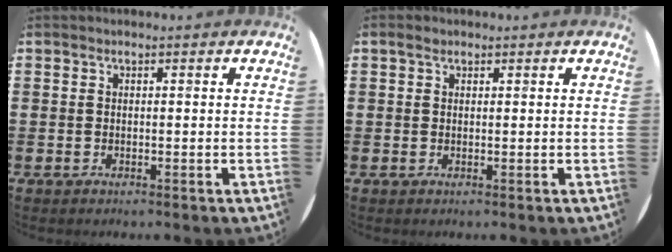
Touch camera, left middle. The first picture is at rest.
{"total": 0.8, "force": [0.5, 0.5, 0.2], "torque": [0.003, 0.001, 0.008]}